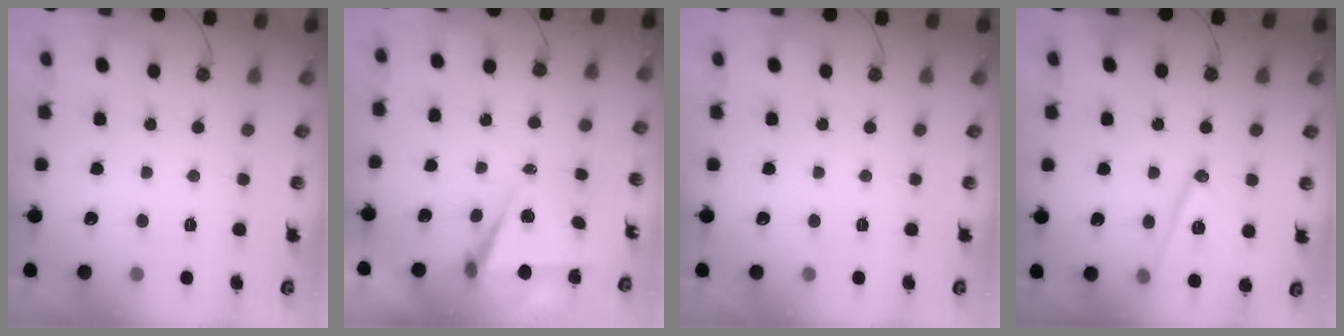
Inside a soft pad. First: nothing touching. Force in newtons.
{"total": 6.7, "press": 5.0, "slide": 4.4}
{"total": 0.0}
{"total": 12.2, "press": 11.7, "slide": 3.3}